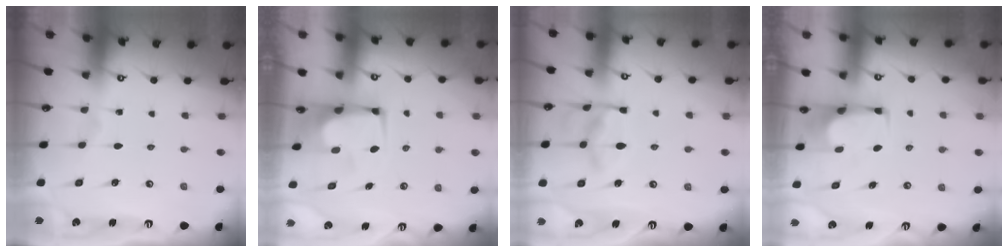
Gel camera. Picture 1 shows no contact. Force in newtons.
{"total": 1.5, "press": 1.5, "slide": 0.2}
{"total": 9.8, "press": 9.8, "slide": 0.5}
{"total": 6.4, "press": 6.4, "slide": 0.4}